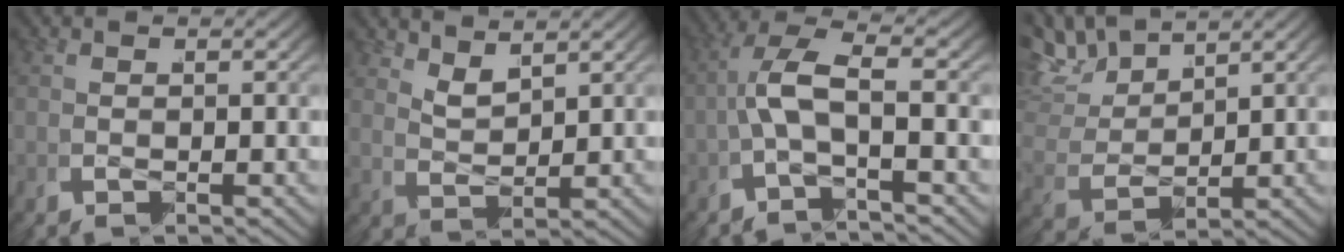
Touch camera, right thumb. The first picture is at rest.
{"total": 2.5, "force": [1.9, 1.0, 1.3], "torque": [-0.027, -0.002, 0.038]}
{"total": 5.8, "force": [-0.6, 2.6, 5.2], "torque": [-0.113, 0.001, -0.019]}
{"total": 7.2, "force": [4.9, 4.3, 3.1], "torque": [-0.077, 0.027, 0.072]}